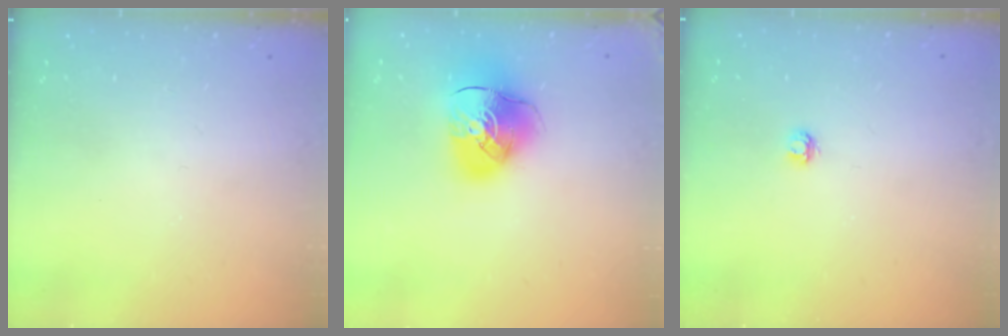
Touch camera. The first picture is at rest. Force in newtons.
{"total": 12.8, "press": 12.7, "slide": 2.0}
{"total": 3.2, "press": 3.2, "slide": 0.3}